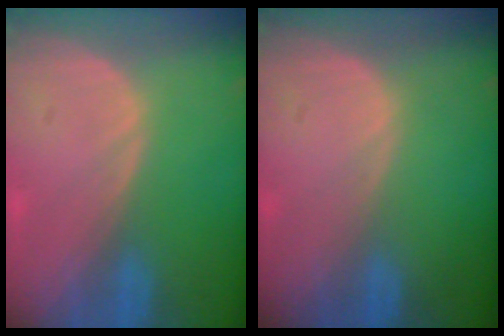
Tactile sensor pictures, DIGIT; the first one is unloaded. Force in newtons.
{"total": 0.0}